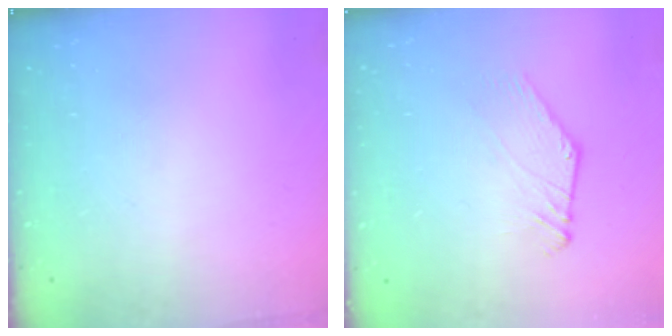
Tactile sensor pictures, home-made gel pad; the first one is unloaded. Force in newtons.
{"total": 2.1, "press": 2.1, "slide": 0.1}